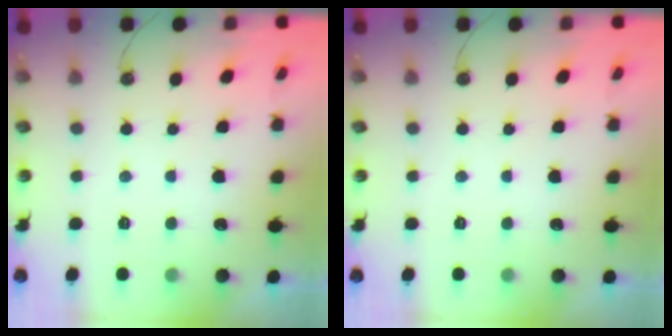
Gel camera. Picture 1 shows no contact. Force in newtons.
{"total": 0.0}